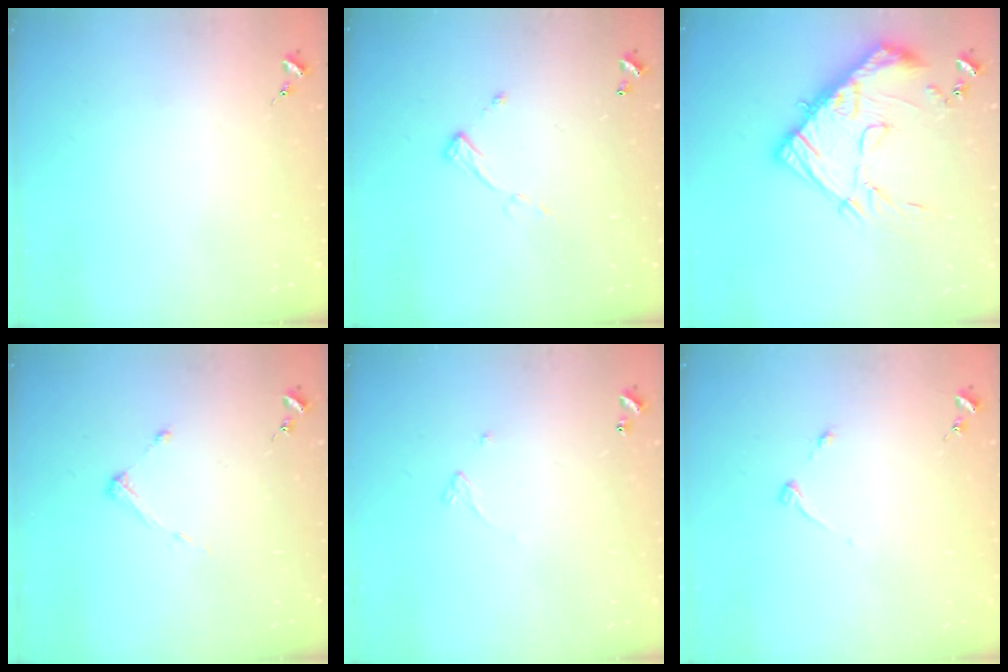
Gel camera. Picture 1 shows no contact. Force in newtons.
{"total": 6.7, "press": 6.7, "slide": 0.3}
{"total": 19.3, "press": 19.2, "slide": 2.0}
{"total": 3.4, "press": 3.4, "slide": 0.4}
{"total": 2.4, "press": 2.4, "slide": 0.2}
{"total": 3.9, "press": 3.8, "slide": 0.6}